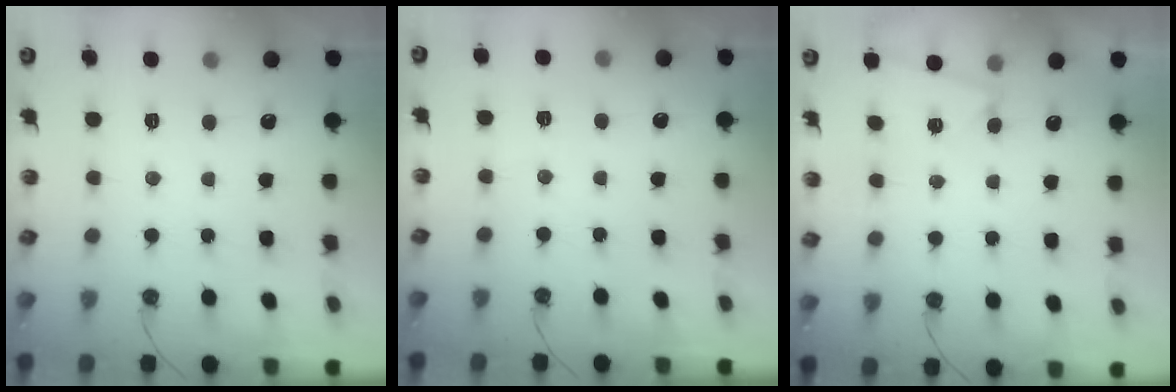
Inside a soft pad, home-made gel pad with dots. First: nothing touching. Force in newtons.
{"total": 1.6, "press": 1.4, "slide": 0.7}
{"total": 2.8, "press": 1.7, "slide": 2.2}